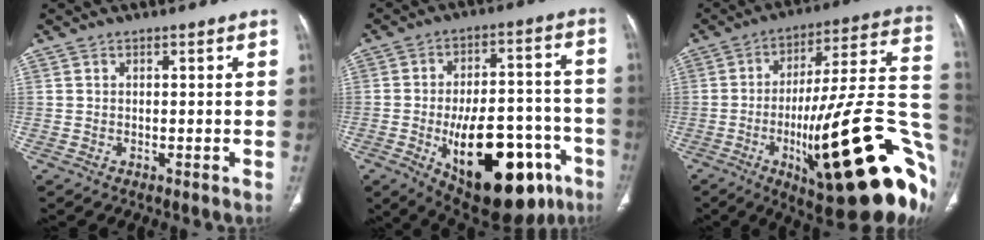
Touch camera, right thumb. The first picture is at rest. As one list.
[{"total": 25.8, "force": [-10.1, 12.4, 20.2], "torque": [-0.252, 0.035, -0.126]}, {"total": 35.6, "force": [-10.5, 8.4, 33.0], "torque": [-0.388, 0.036, -0.151]}]